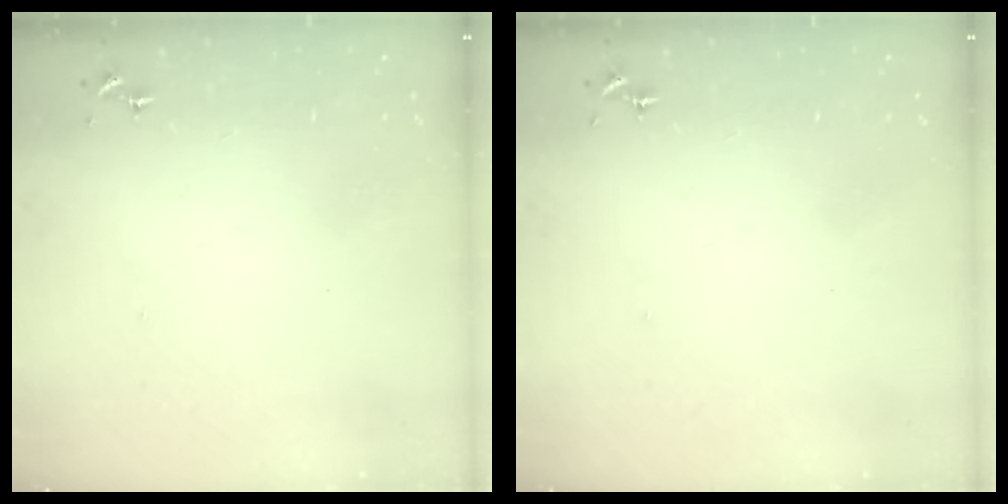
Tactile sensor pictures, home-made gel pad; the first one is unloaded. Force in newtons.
{"total": 0.0}